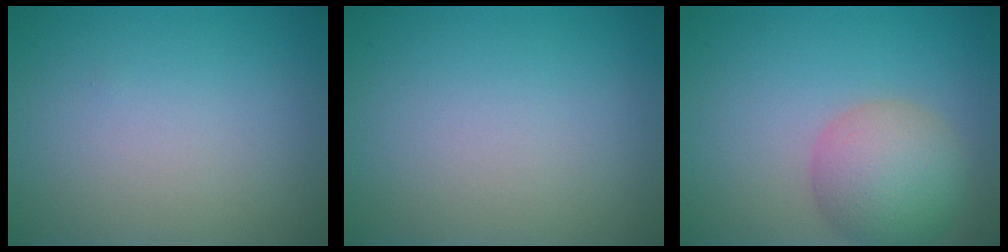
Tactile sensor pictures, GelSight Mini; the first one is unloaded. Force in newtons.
{"total": 0.0}
{"total": 5.6, "press": 5.6, "slide": 0.2}